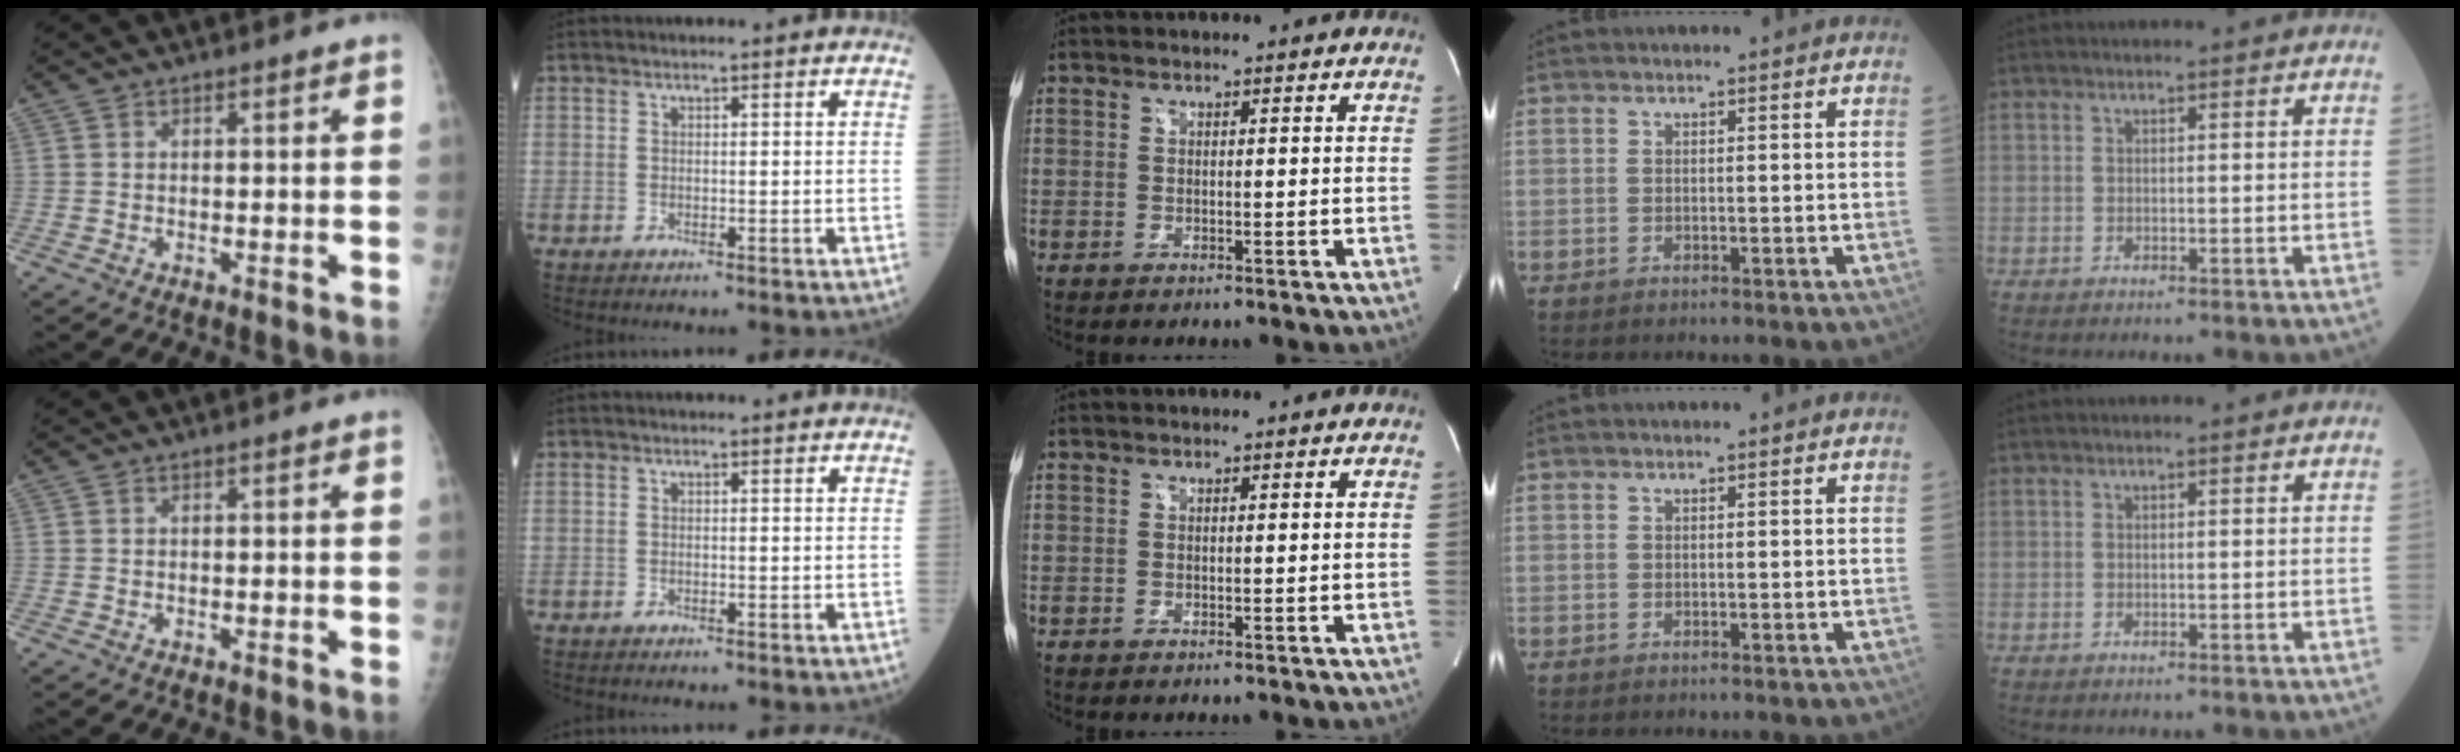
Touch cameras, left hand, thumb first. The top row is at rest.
{}